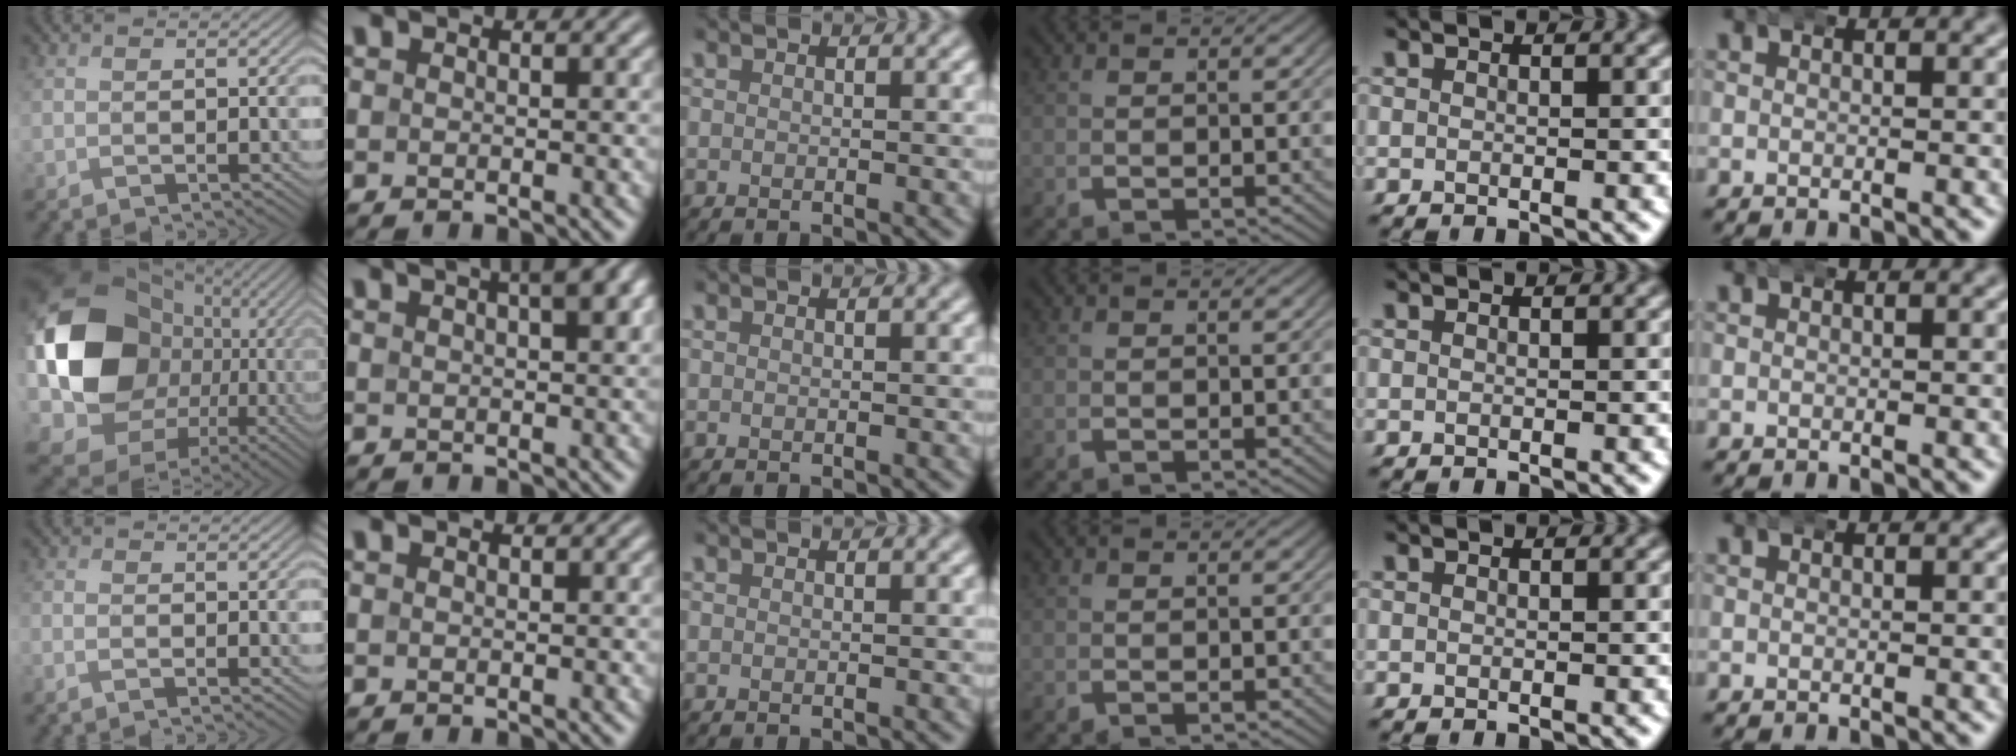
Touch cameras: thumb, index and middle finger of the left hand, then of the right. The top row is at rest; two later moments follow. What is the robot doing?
{"motion": "wrap", "object": "bandana"}